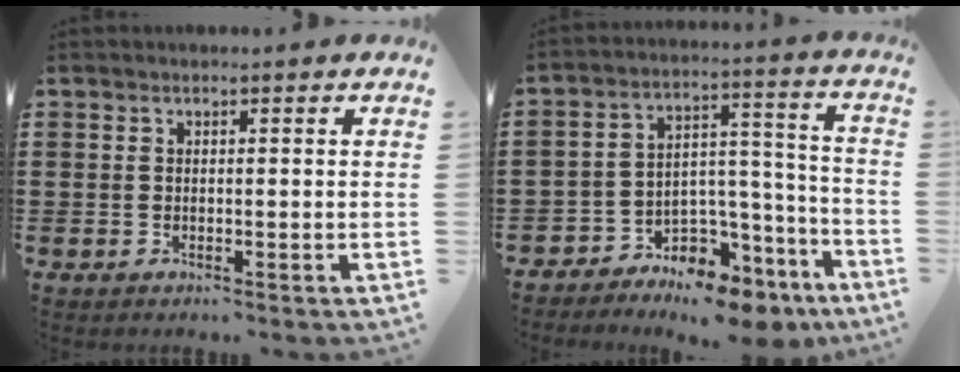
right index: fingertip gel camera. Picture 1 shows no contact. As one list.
[{"total": 6.5, "force": [-5.7, 3.2, 0.3], "torque": [-0.006, 0.014, -0.106]}]